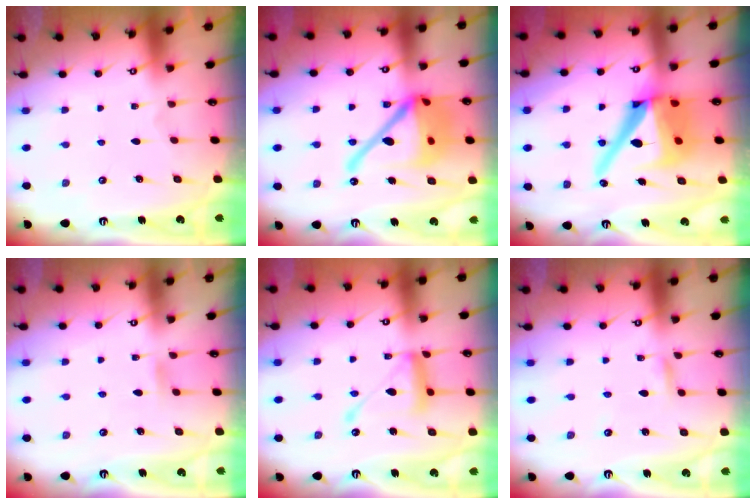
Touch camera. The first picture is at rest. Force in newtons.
{"total": 22.0, "press": 21.8, "slide": 2.8}
{"total": 20.2, "press": 20.0, "slide": 2.6}
{"total": 4.4, "press": 4.4, "slide": 0.6}
{"total": 14.8, "press": 14.7, "slide": 1.2}
{"total": 2.4, "press": 2.4, "slide": 0.1}